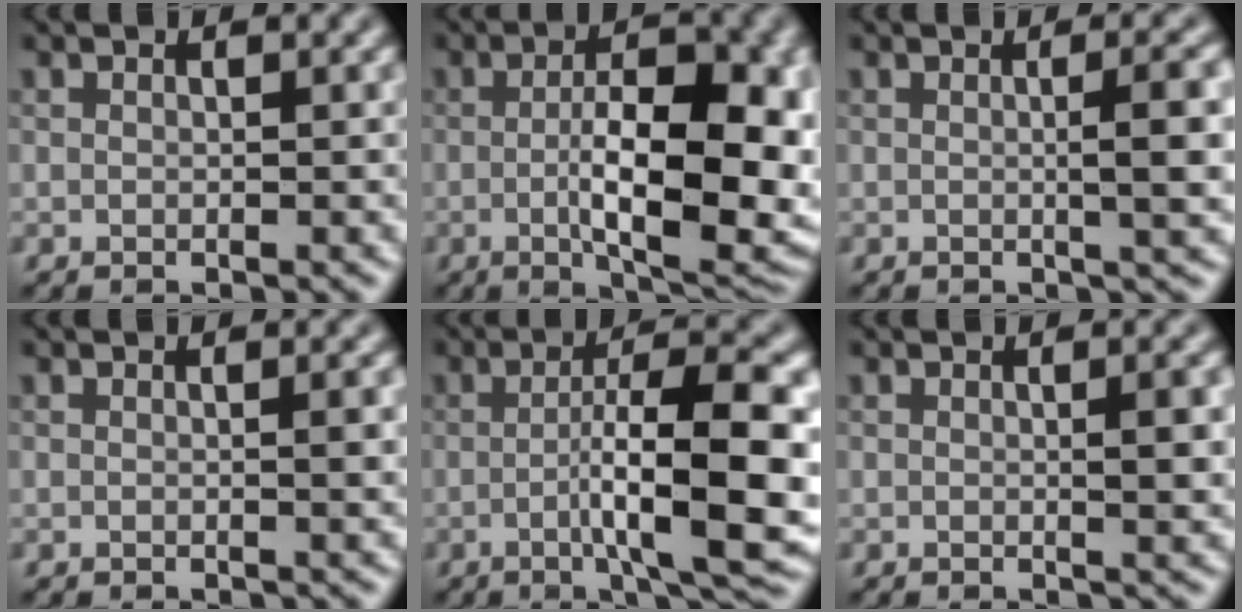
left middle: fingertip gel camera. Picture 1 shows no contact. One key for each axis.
{"total": 11.2, "fx": -1.3, "fy": 4.0, "fz": 10.4, "tx": -0.155, "ty": -0.009, "tz": -0.018}
{"total": 4.1, "fx": 0.1, "fy": 1.0, "fz": 4.0, "tx": -0.050, "ty": 0.007, "tz": -0.003}
{"total": 1.2, "fx": 0.0, "fy": 0.2, "fz": 1.2, "tx": -0.016, "ty": 0.001, "tz": -0.001}
{"total": 9.8, "fx": -2.1, "fy": 1.8, "fz": 9.4, "tx": -0.134, "ty": 0.007, "tz": -0.037}
{"total": 2.0, "fx": 0.1, "fy": 0.3, "fz": 1.9, "tx": -0.027, "ty": 0.000, "tz": 0.001}